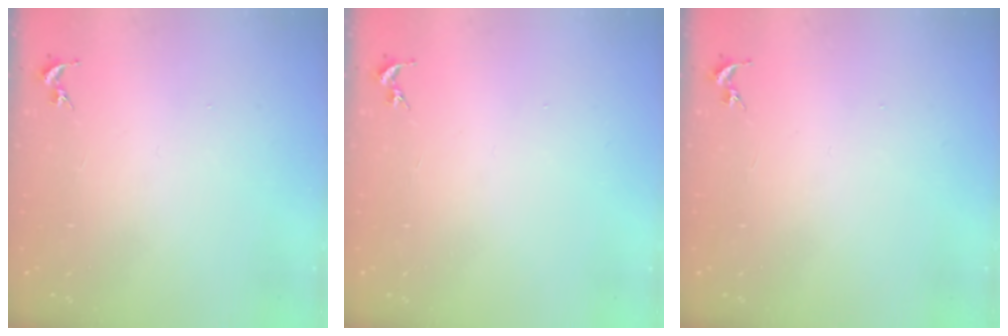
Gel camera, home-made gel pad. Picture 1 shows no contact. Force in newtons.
{"total": 0.0}
{"total": 0.0}